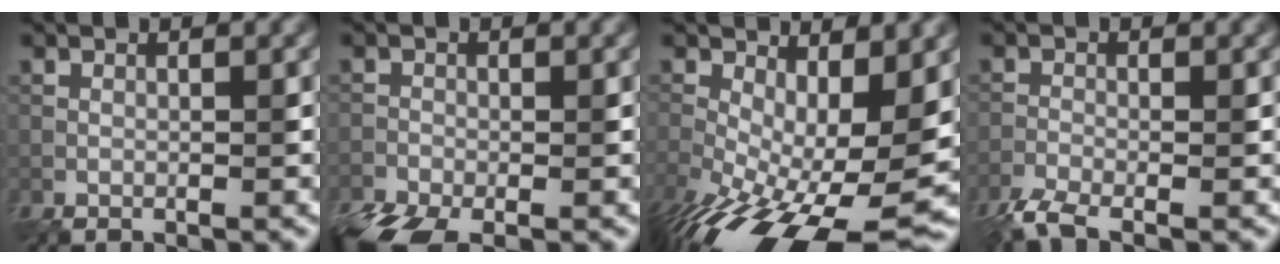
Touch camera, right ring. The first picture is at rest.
{"total": 5.6, "force": [-4.1, 2.2, 3.1], "torque": [-0.070, -0.024, -0.080]}
{"total": 13.7, "force": [-4.0, 6.2, 11.6], "torque": [-0.208, -0.029, -0.059]}
{"total": 4.0, "force": [-3.2, 0.9, 2.2], "torque": [-0.054, -0.011, -0.067]}